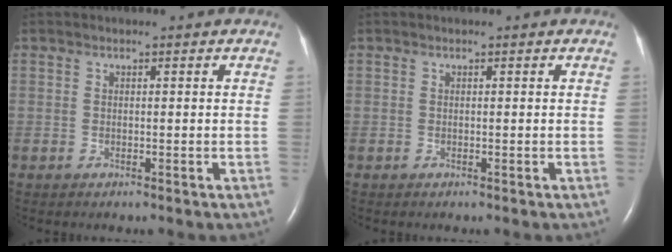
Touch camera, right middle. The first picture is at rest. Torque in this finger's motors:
{"motor_torque": [0.22, -0.17, 0.03, -0.01]}